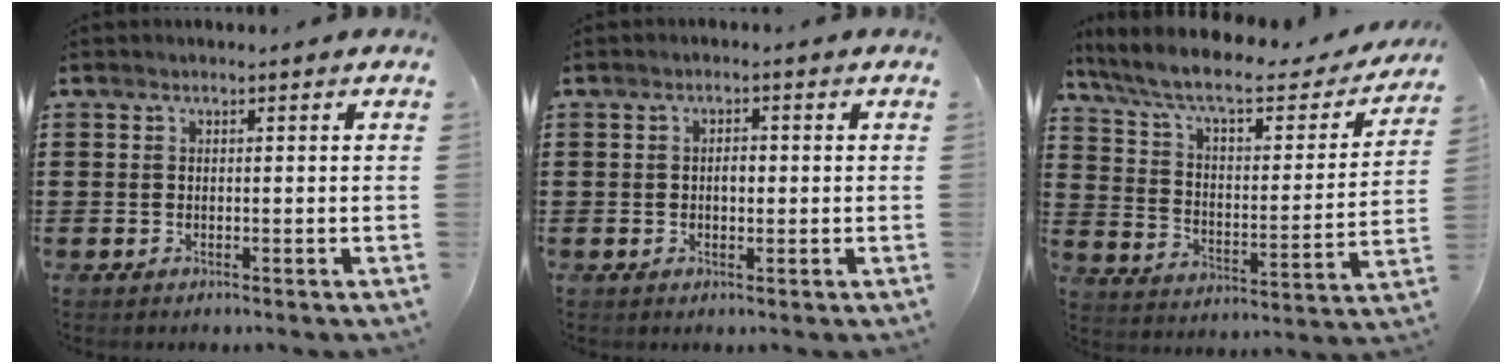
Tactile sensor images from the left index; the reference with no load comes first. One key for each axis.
{"total": 1.9, "fx": 0.0, "fy": 0.8, "fz": 1.7, "tx": -0.025, "ty": 0.000, "tz": -0.002}
{"total": 8.6, "fx": 6.7, "fy": 1.9, "fz": 5.1, "tx": -0.125, "ty": -0.037, "tz": 0.111}